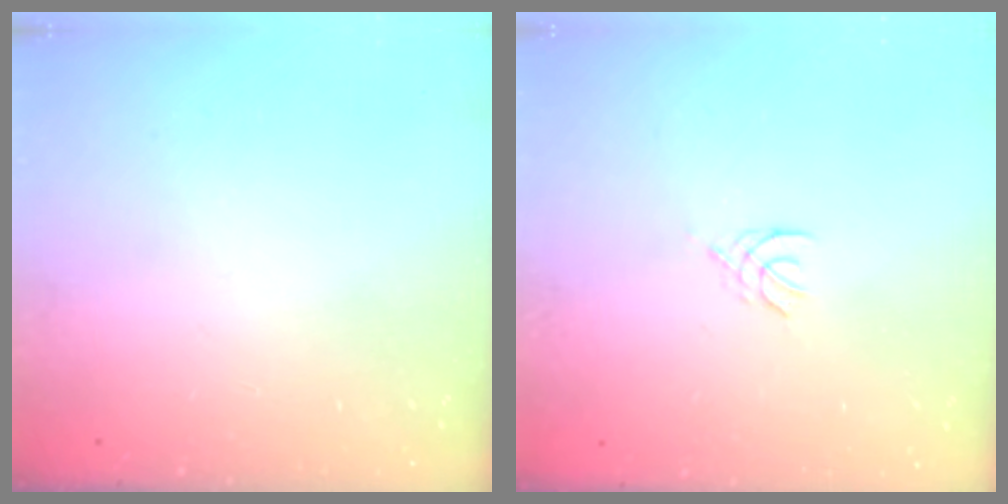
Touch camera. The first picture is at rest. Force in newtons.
{"total": 2.1, "press": 2.0, "slide": 0.5}